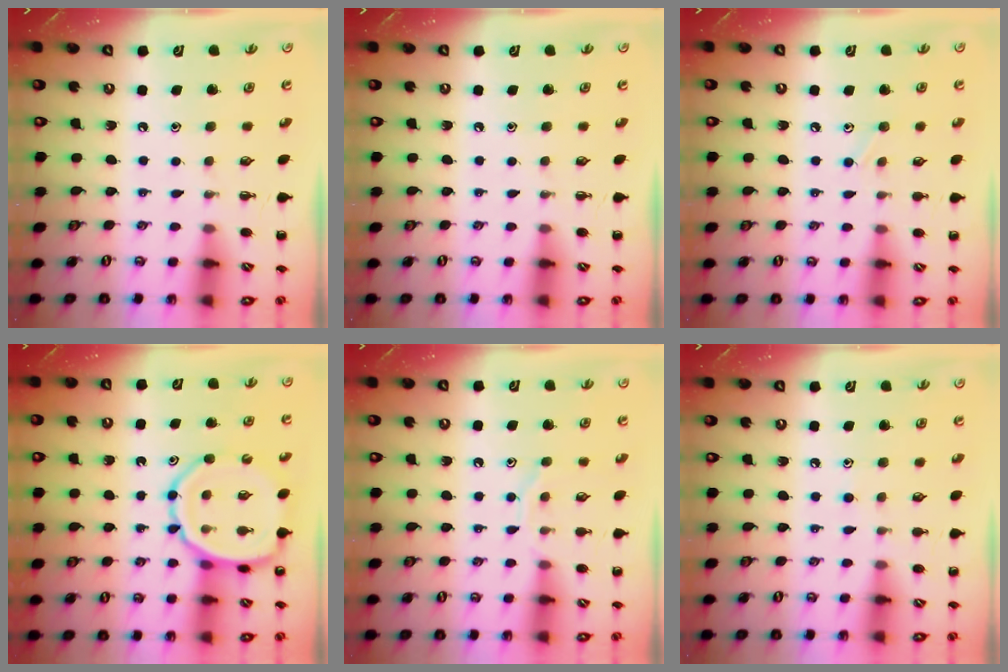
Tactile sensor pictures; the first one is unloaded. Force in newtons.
{"total": 0.0}
{"total": 6.7, "press": 6.4, "slide": 2.2}
{"total": 10.3, "press": 10.0, "slide": 2.7}
{"total": 7.5, "press": 7.4, "slide": 0.7}
{"total": 6.2, "press": 5.9, "slide": 2.1}